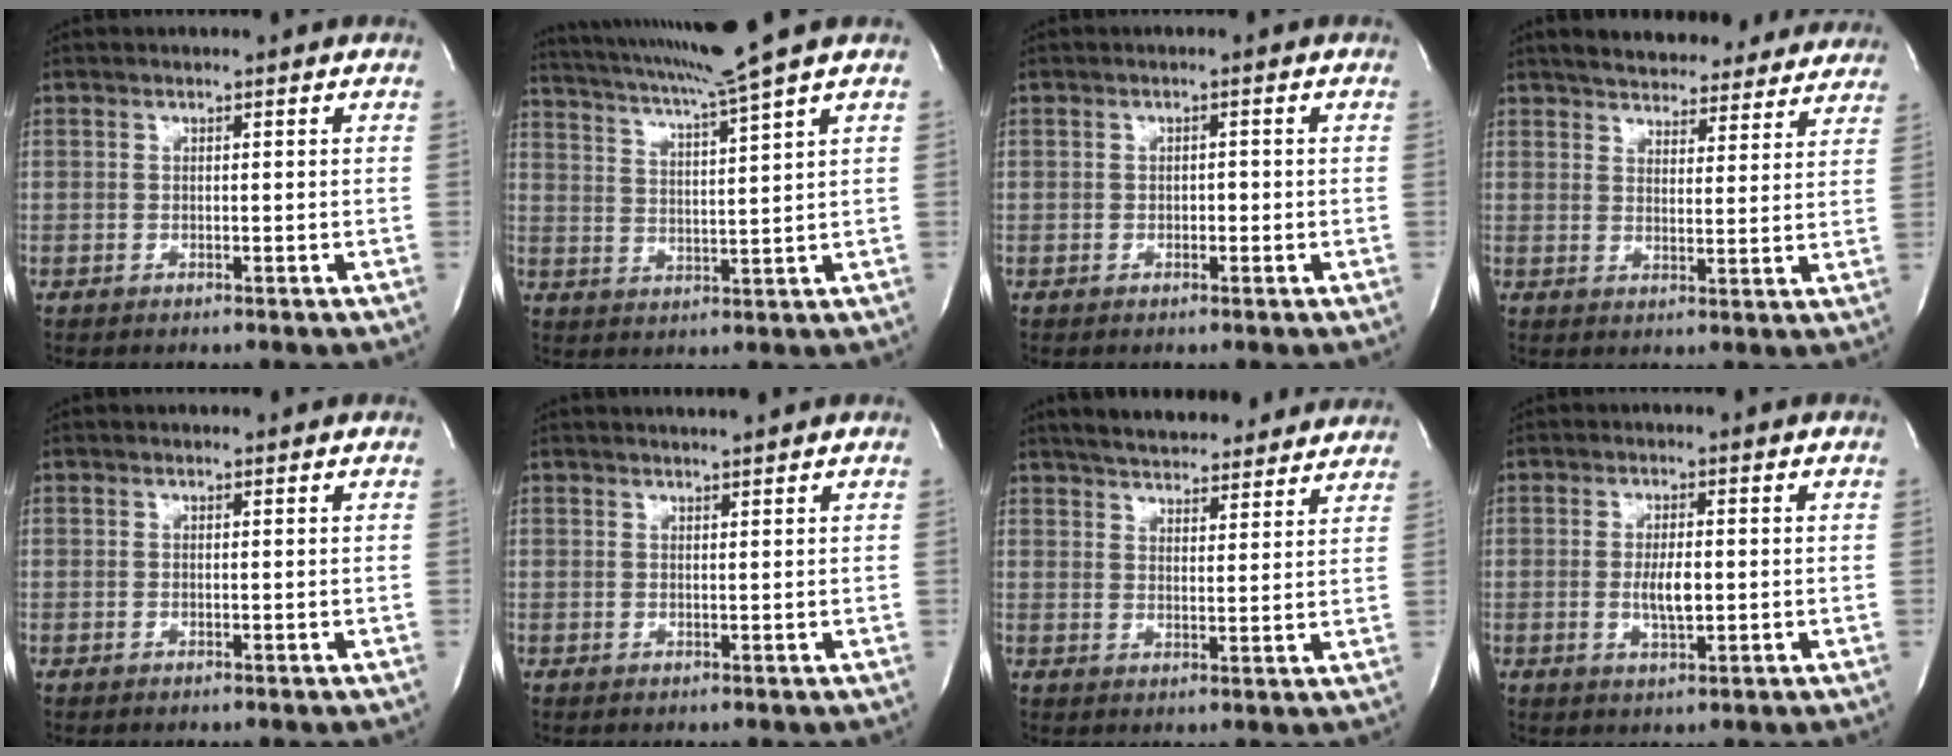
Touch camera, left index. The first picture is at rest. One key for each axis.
{"total": 11.9, "fx": 9.5, "fy": -2.7, "fz": 6.6, "tx": -0.121, "ty": -0.014, "tz": 0.149}
{"total": 1.0, "fx": -0.5, "fy": 0.6, "fz": 0.6, "tx": -0.007, "ty": -0.002, "tz": -0.008}
{"total": 20.7, "fx": 18.6, "fy": 6.2, "fz": 6.6, "tx": -0.096, "ty": 0.006, "tz": 0.230}
{"total": 0.0}
{"total": 2.1, "fx": 2.0, "fy": -0.5, "fz": 0.6, "tx": -0.009, "ty": 0.003, "tz": 0.030}
{"total": 17.8, "fx": 16.0, "fy": 4.2, "fz": 6.5, "tx": -0.099, "ty": 0.017, "tz": 0.214}
{"total": 3.8, "fx": -0.6, "fy": 1.0, "fz": 3.6, "tx": -0.073, "ty": -0.009, "tz": -0.008}